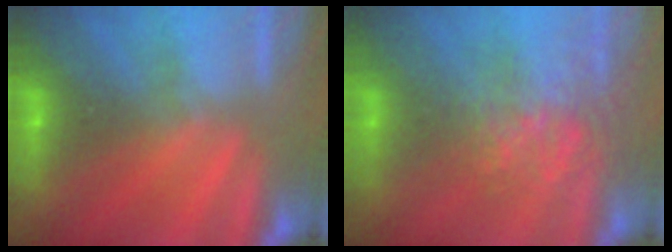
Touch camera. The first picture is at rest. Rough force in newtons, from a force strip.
{"total": 3.7}